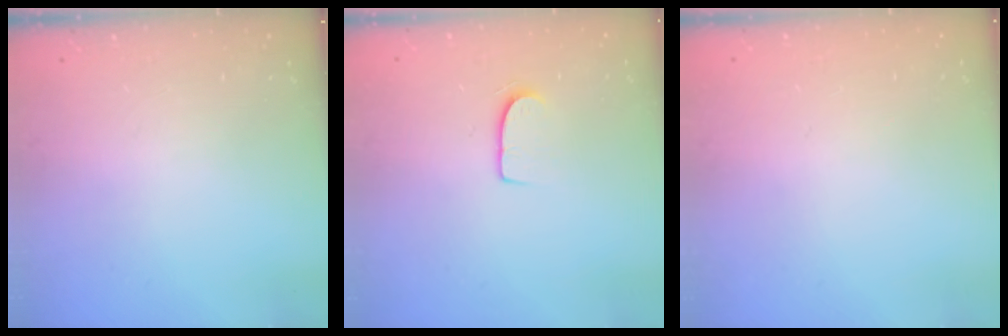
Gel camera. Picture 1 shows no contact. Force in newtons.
{"total": 7.1, "press": 7.1, "slide": 0.5}
{"total": 0.0}